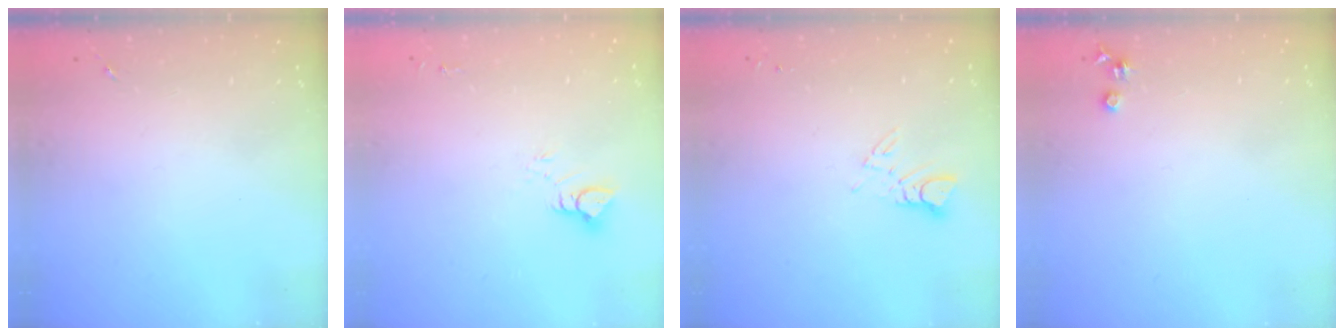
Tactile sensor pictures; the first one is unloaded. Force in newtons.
{"total": 5.1, "press": 5.1, "slide": 0.3}
{"total": 3.9, "press": 3.9, "slide": 0.4}
{"total": 3.6, "press": 3.5, "slide": 0.5}